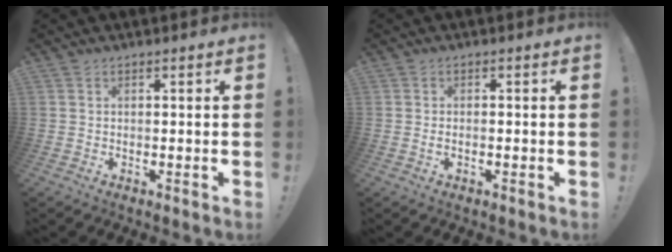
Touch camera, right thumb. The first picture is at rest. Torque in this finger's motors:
{"motor_torque": [-0.14, -0.03, -0.17, 0.36, -0.08]}